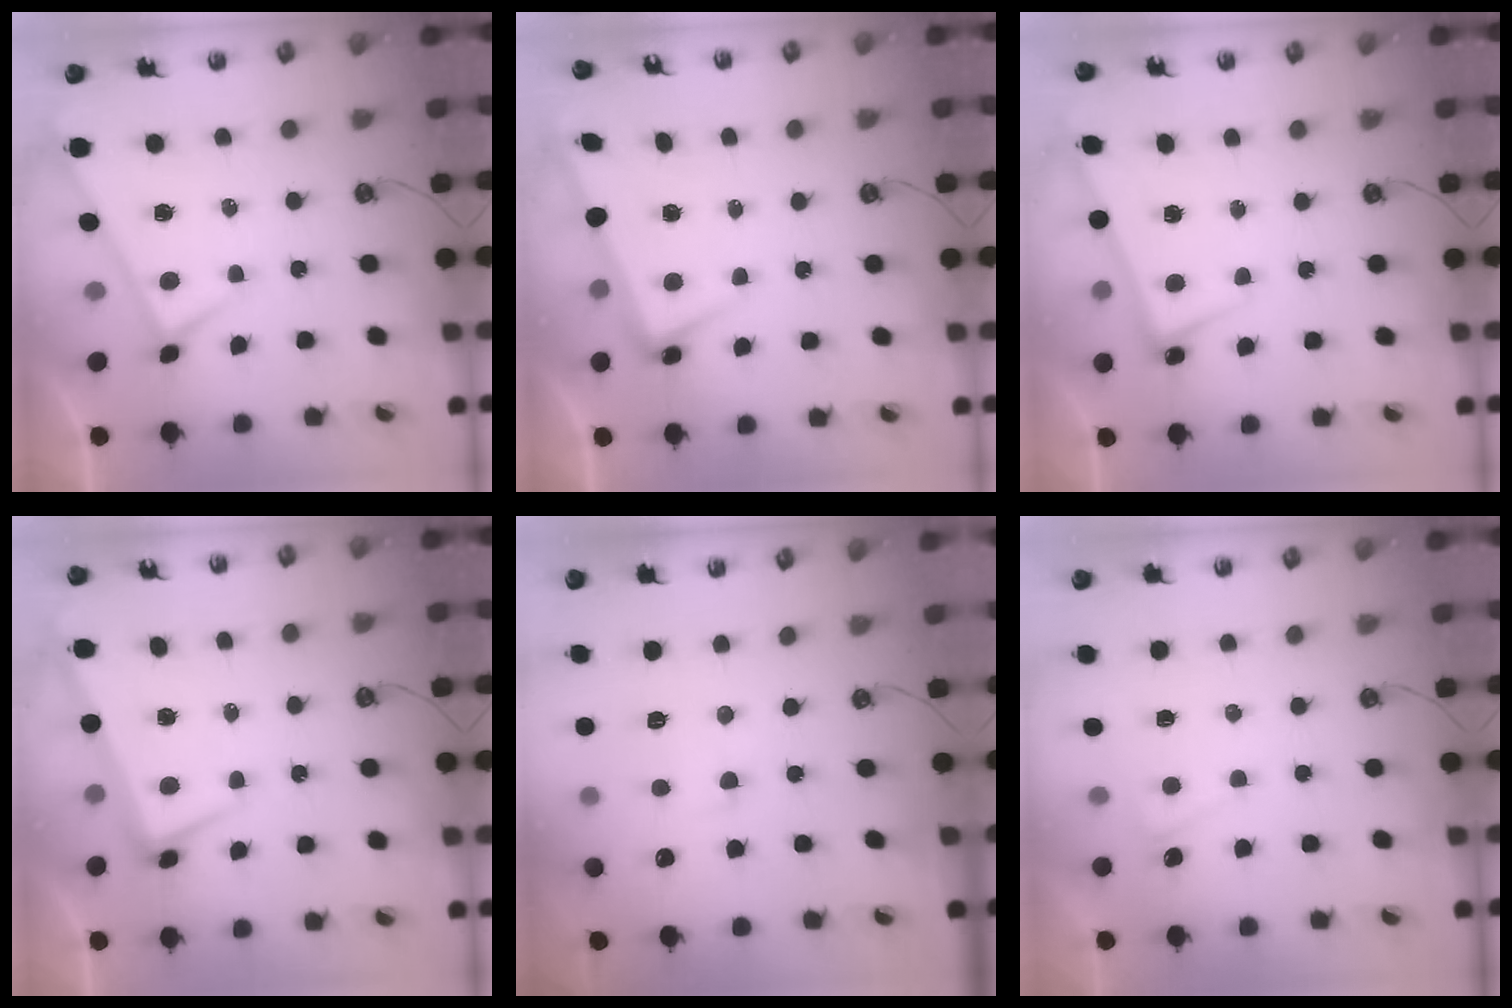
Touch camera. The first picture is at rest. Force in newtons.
{"total": 3.0, "press": 2.9, "slide": 0.8}
{"total": 2.6, "press": 2.4, "slide": 0.9}
{"total": 3.0, "press": 2.4, "slide": 1.7}
{"total": 0.8, "press": 0.2, "slide": 0.8}
{"total": 2.6, "press": 2.6, "slide": 0.3}